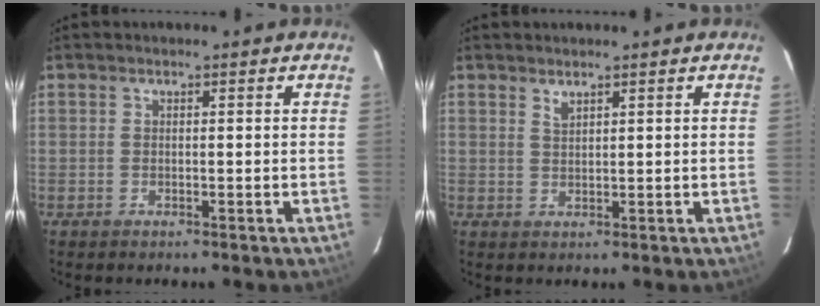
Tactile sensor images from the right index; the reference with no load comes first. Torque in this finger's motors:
{"motor_torque": [0.04, -0.01, 0.06, 0.01]}